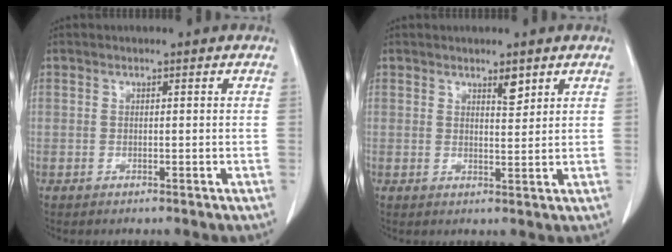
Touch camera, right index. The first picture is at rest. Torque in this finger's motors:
{"motor_torque": [-0.04, 0.10, 0.00, 0.02]}